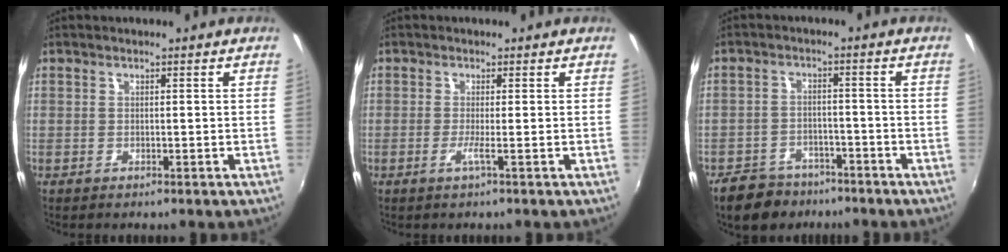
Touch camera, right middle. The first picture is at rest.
{"total": 1.5, "force": [-0.5, -0.6, 1.2], "torque": [-0.024, -0.006, -0.014]}
{"total": 8.9, "force": [-6.6, 5.3, 2.7], "torque": [-0.081, 0.009, -0.101]}